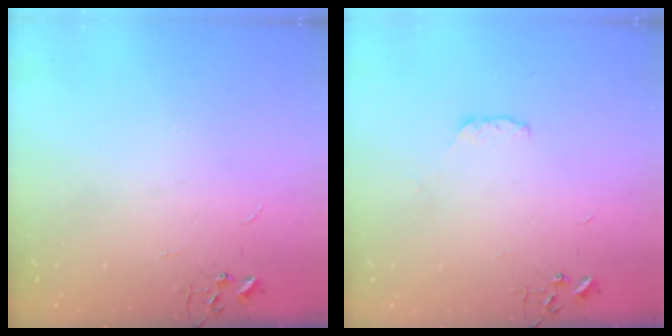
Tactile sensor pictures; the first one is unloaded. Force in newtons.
{"total": 3.9, "press": 3.8, "slide": 0.6}